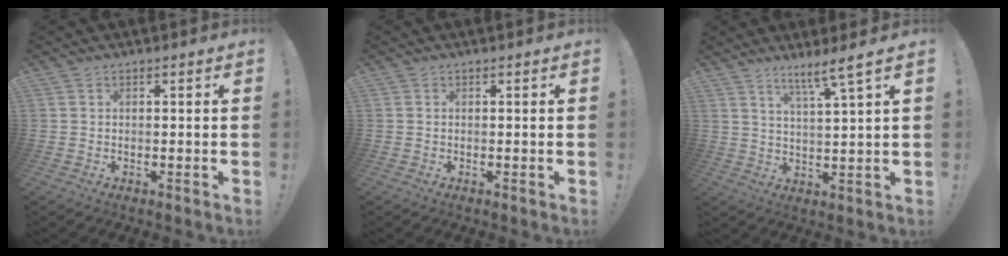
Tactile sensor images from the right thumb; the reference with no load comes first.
{"total": 0.0}
{"total": 6.6, "force": [4.9, -0.6, 4.4], "torque": [-0.065, -0.034, 0.074]}